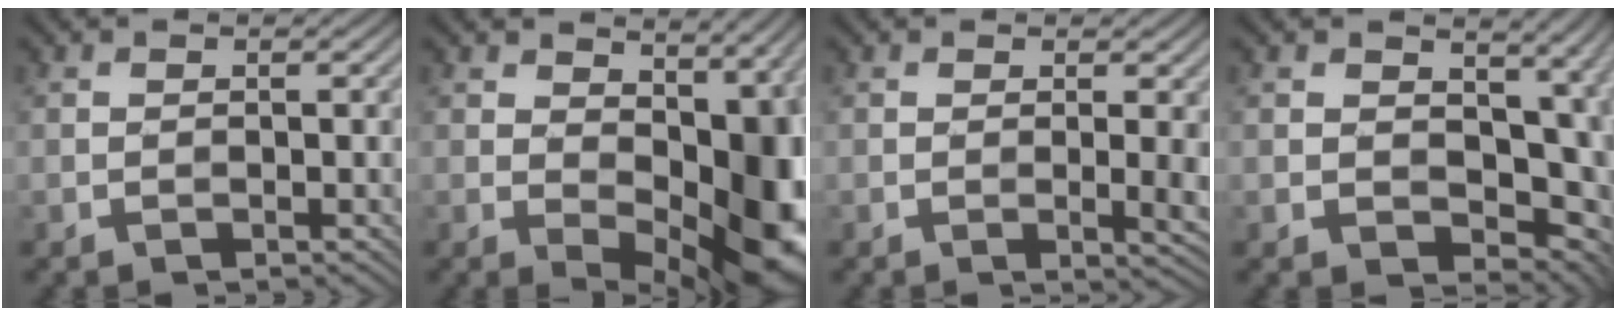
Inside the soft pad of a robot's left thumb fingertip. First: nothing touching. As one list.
[{"total": 14.7, "force": [1.7, 8.3, 12.1], "torque": [-0.139, -0.009, 0.050]}, {"total": 2.8, "force": [0.2, 0.4, 2.8], "torque": [-0.047, -0.004, 0.003]}, {"total": 11.6, "force": [0.4, 7.6, 8.7], "torque": [-0.127, -0.026, 0.020]}]